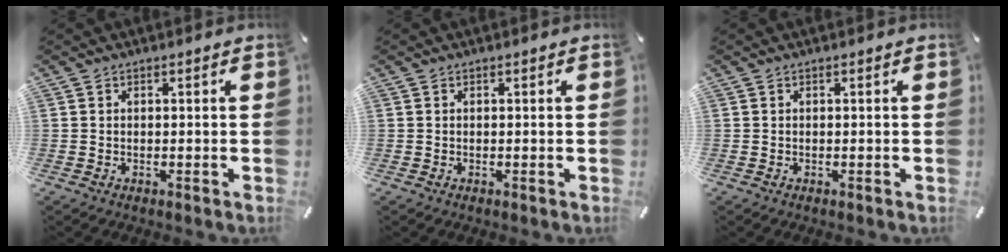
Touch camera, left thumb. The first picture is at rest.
{"total": 0.0}
{"total": 0.0}